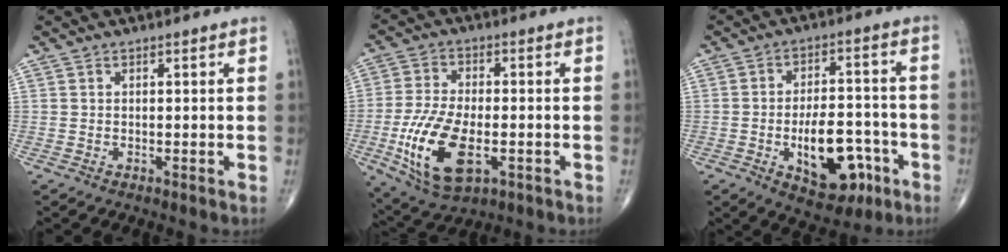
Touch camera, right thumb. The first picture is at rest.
{"total": 15.0, "force": [-4.2, 7.4, 12.4], "torque": [-0.247, 0.000, -0.066]}
{"total": 14.2, "force": [-5.1, 7.6, 10.9], "torque": [-0.132, 0.032, -0.067]}